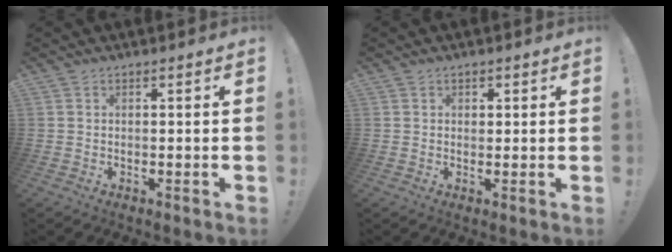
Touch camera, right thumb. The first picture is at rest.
{"total": 1.0, "force": [0.4, 0.9, 0.2], "torque": [0.004, -0.002, 0.005]}